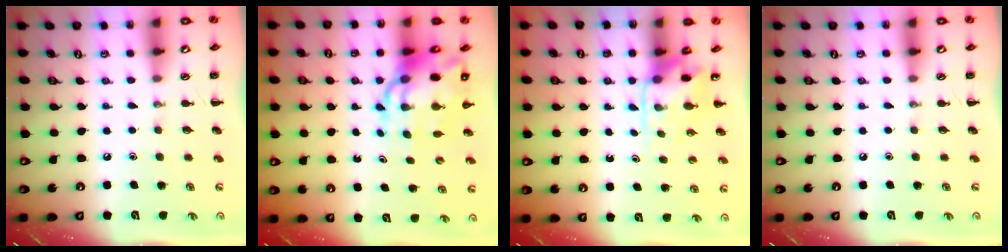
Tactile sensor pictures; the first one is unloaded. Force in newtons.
{"total": 11.5, "press": 11.1, "slide": 3.1}
{"total": 4.3, "press": 4.2, "slide": 0.8}
{"total": 0.0}